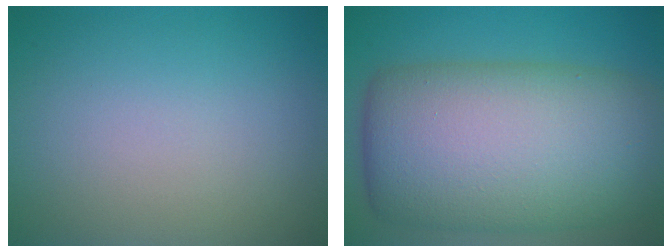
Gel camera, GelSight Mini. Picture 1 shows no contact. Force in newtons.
{"total": 14.9, "press": 14.9, "slide": 0.5}